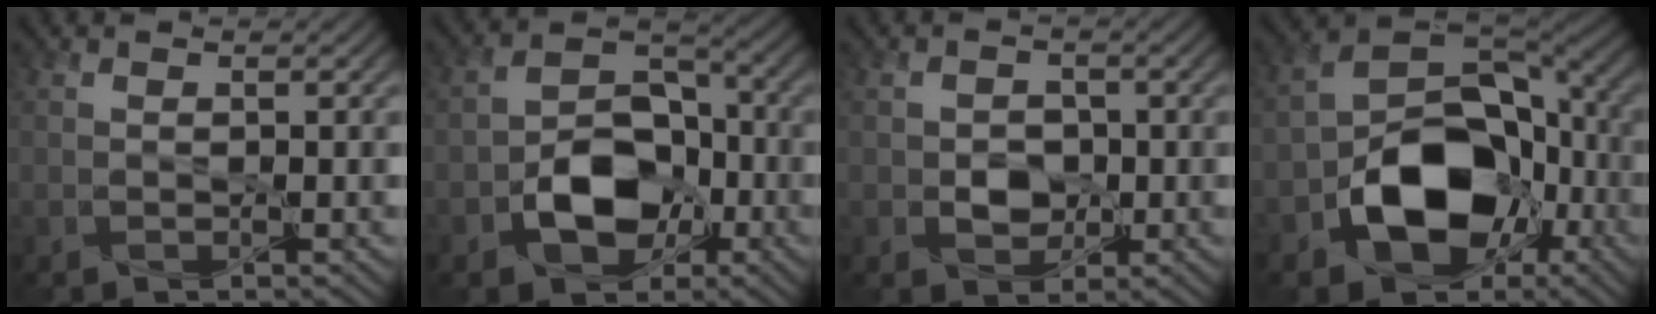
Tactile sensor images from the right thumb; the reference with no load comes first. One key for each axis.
{"total": 9.1, "fx": -3.4, "fy": 6.2, "fz": 5.7, "tx": -0.099, "ty": -0.003, "tz": -0.060}
{"total": 3.2, "fx": -0.6, "fy": 2.7, "fz": 1.6, "tx": -0.028, "ty": -0.002, "tz": -0.019}
{"total": 14.3, "fx": -5.2, "fy": 9.7, "fz": 9.1, "tx": -0.159, "ty": -0.028, "tz": -0.092}